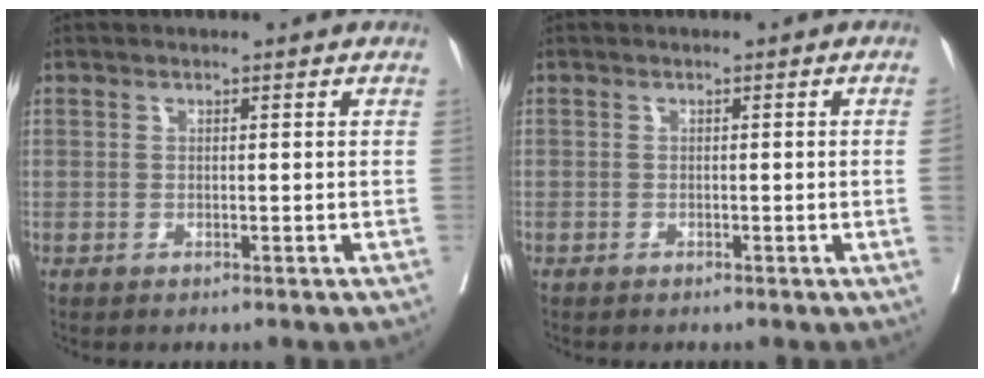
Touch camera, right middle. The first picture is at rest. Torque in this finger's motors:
{"motor_torque": [0.30, -0.34, -0.86, -0.21]}